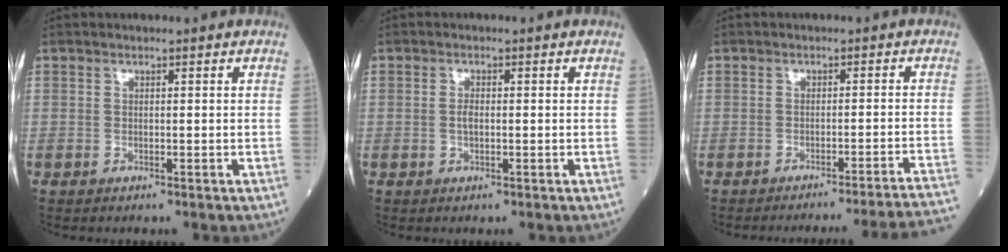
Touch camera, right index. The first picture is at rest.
{"total": 1.3, "force": [-0.1, 0.5, 1.2], "torque": [-0.027, 0.001, -0.003]}
{"total": 16.6, "force": [-15.8, -3.3, 3.7], "torque": [0.003, -0.026, -0.186]}